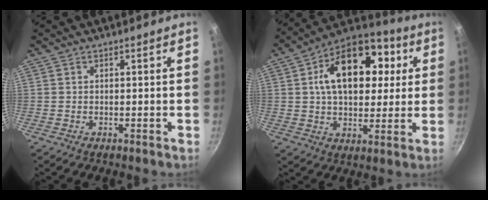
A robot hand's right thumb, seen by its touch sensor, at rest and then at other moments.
{"total": 19.8, "force": [4.6, 12.2, 14.9], "torque": [-0.192, 0.017, 0.065]}